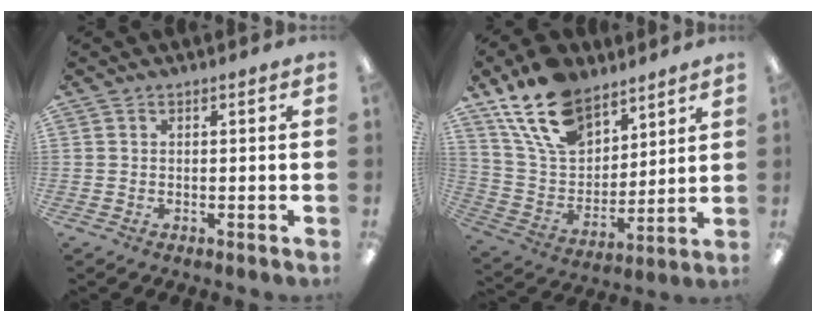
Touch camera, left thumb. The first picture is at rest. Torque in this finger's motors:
{"motor_torque": [2.54, 1.49, 1.57, -1.20, 0.13]}